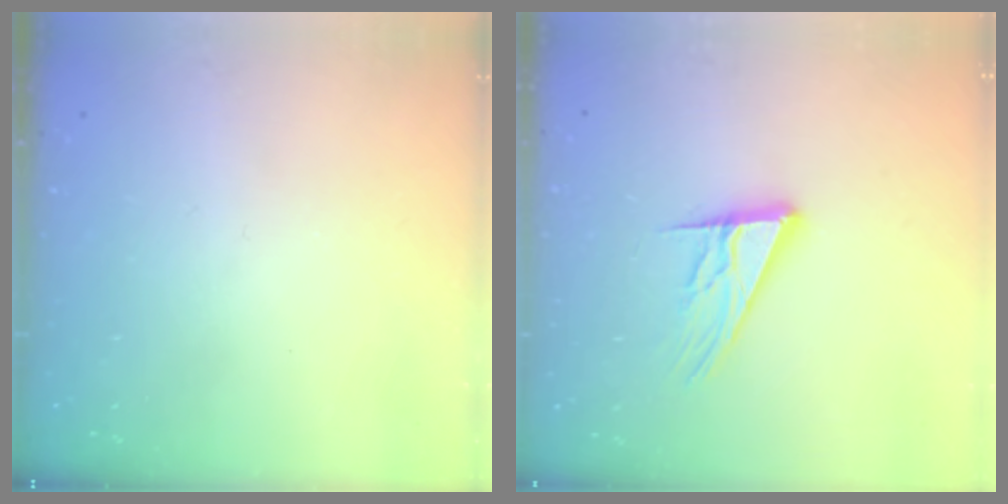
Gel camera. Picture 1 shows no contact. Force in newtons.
{"total": 13.1, "press": 12.9, "slide": 2.5}